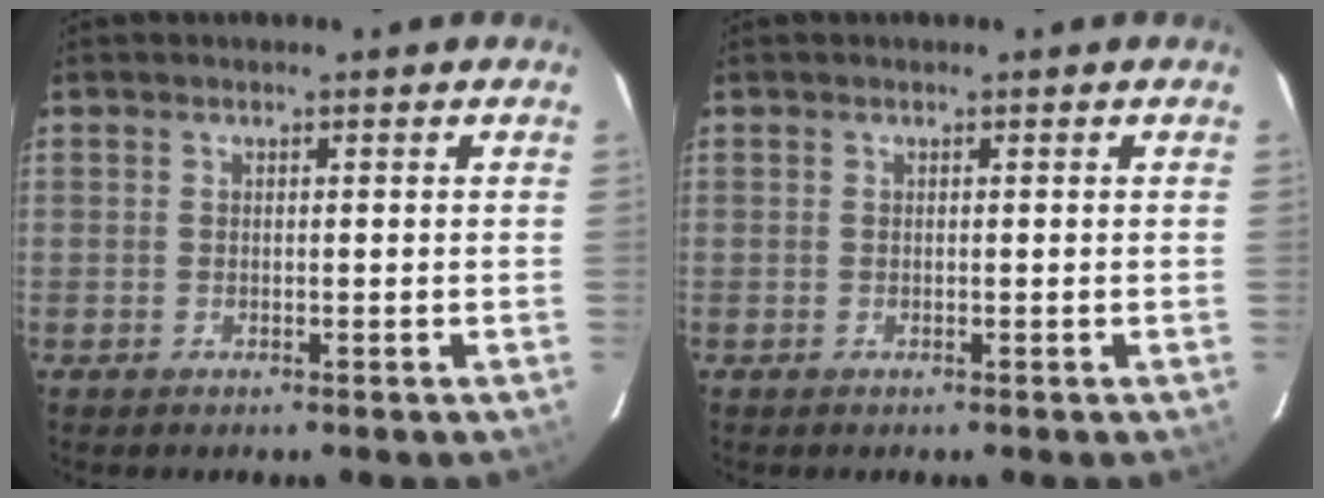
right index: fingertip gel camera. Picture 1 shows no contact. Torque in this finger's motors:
{"motor_torque": [0.00, 0.00, 0.01, 0.00]}